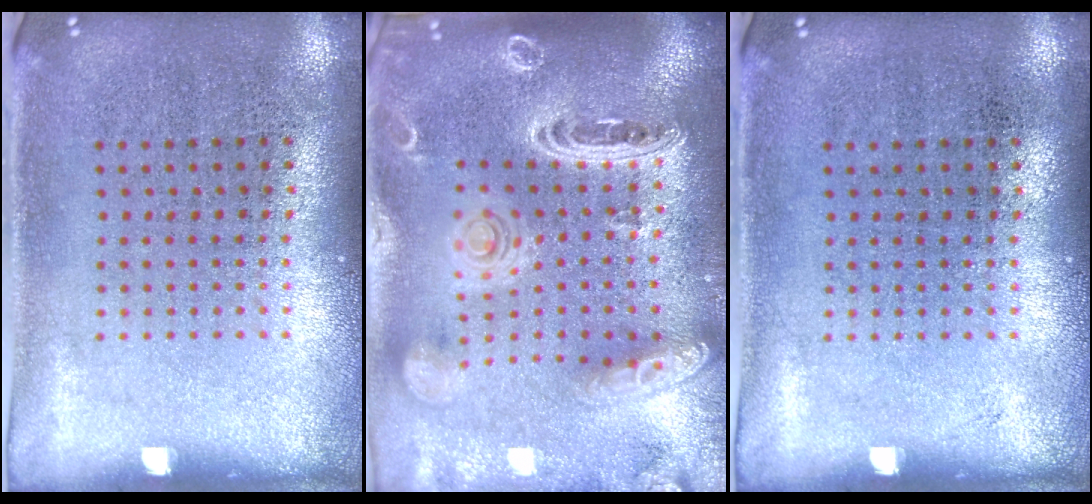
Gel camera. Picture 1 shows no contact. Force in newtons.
{"total": 3.8, "press": 3.0, "slide": 2.4}
{"total": 0.0}